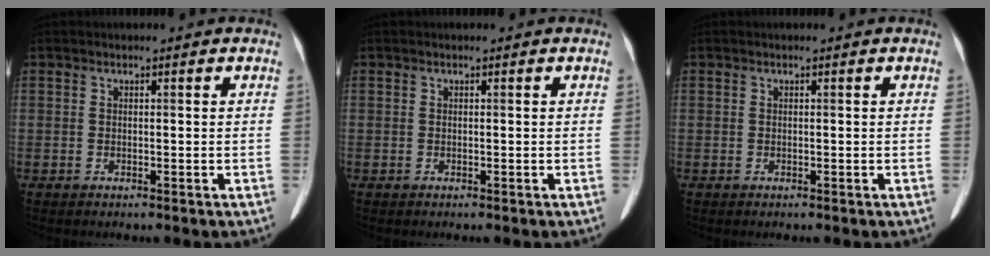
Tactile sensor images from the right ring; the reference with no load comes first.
{"total": 0.0}
{"total": 0.0}